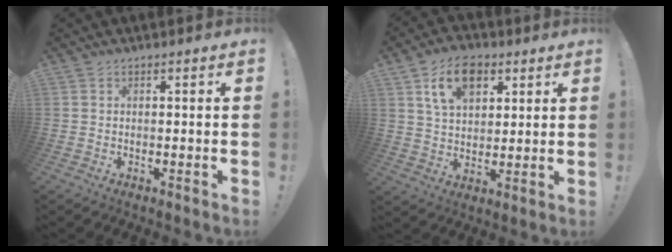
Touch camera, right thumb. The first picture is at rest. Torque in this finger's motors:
{"motor_torque": [0.35, 1.18, 0.31, 0.28, 0.06]}